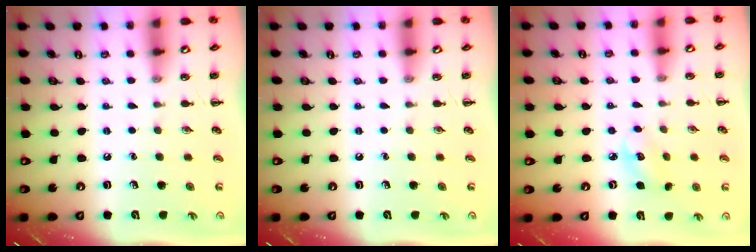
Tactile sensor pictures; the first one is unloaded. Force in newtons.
{"total": 0.0}
{"total": 3.9, "press": 3.8, "slide": 0.8}